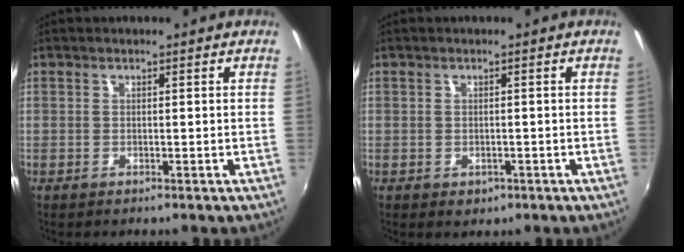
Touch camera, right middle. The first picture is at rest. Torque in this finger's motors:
{"motor_torque": [0.06, -0.05, 0.00, 0.01]}